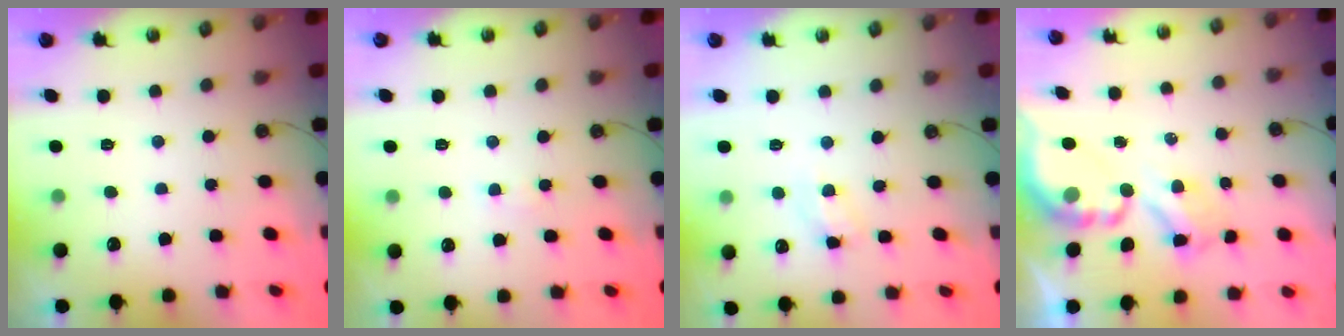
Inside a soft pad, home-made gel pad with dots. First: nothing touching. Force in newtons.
{"total": 1.9, "press": 1.9, "slide": 0.2}
{"total": 3.7, "press": 3.7, "slide": 0.5}
{"total": 6.3, "press": 6.3, "slide": 0.4}